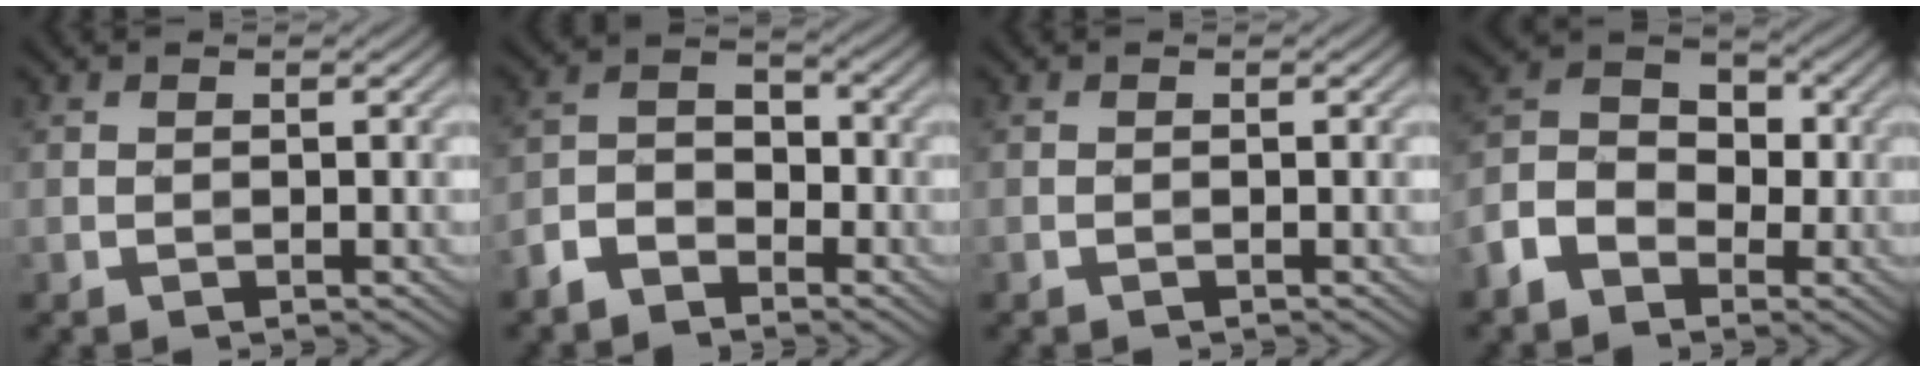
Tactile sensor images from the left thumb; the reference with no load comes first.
{"total": 4.9, "force": [-3.6, 2.6, 2.0], "torque": [-0.039, 0.004, -0.085]}
{"total": 0.0}
{"total": 7.0, "force": [-3.2, 4.9, 3.7], "torque": [-0.079, 0.004, -0.081]}